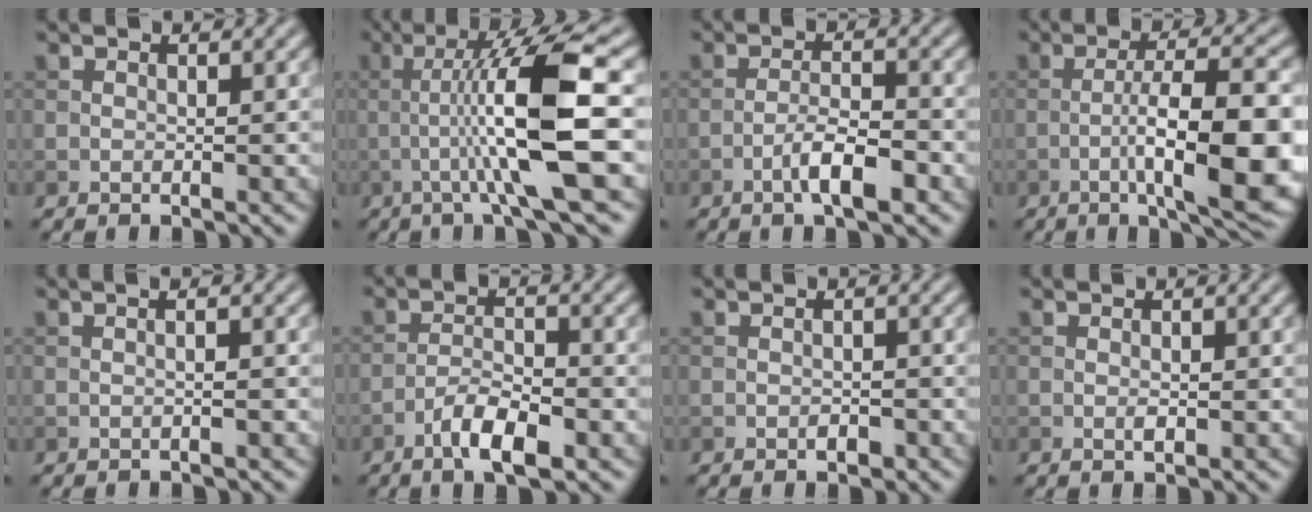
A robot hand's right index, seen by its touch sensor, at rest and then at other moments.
{"total": 9.2, "force": [-1.2, 1.0, 9.1], "torque": [-0.148, 0.010, -0.020]}
{"total": 4.1, "force": [-2.1, 0.9, 3.4], "torque": [-0.062, 0.008, -0.042]}
{"total": 11.4, "force": [-3.1, 2.7, 10.6], "torque": [-0.161, 0.003, -0.044]}
{"total": 2.0, "force": [0.4, 0.9, 1.8], "torque": [-0.002, 0.000, -0.012]}
{"total": 4.6, "force": [-2.7, 1.2, 3.5], "torque": [-0.064, 0.005, -0.051]}
{"total": 1.0, "force": [-0.5, 0.4, 0.7], "torque": [-0.009, 0.001, -0.008]}
{"total": 0.7, "force": [-0.1, 0.3, 0.6], "torque": [-0.013, -0.001, -0.002]}